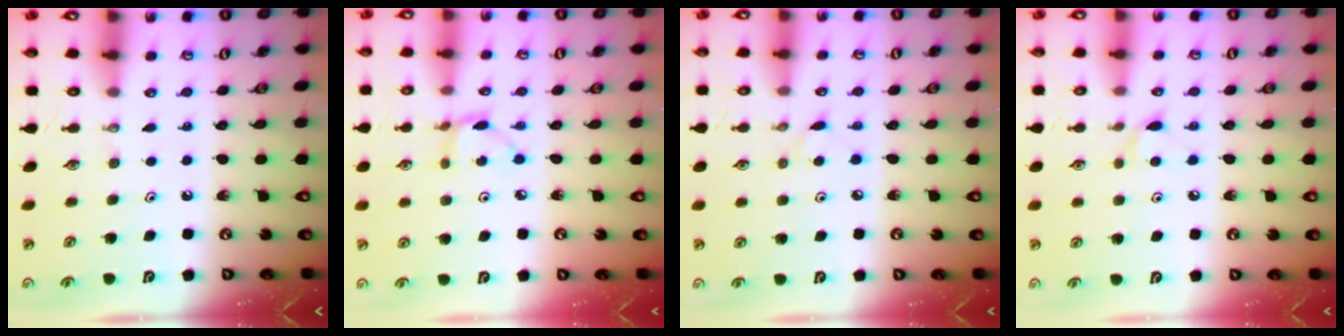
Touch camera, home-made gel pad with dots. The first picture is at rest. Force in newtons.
{"total": 3.7, "press": 3.7, "slide": 0.2}
{"total": 3.9, "press": 3.8, "slide": 0.5}
{"total": 5.7, "press": 5.7, "slide": 0.8}